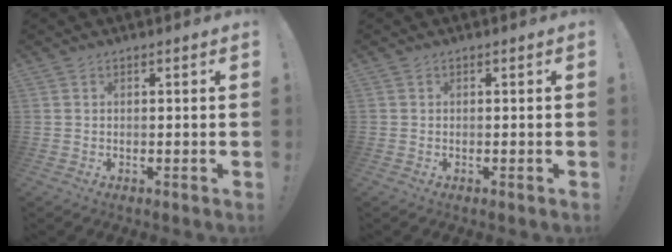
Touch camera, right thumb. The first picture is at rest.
{"total": 0.0}